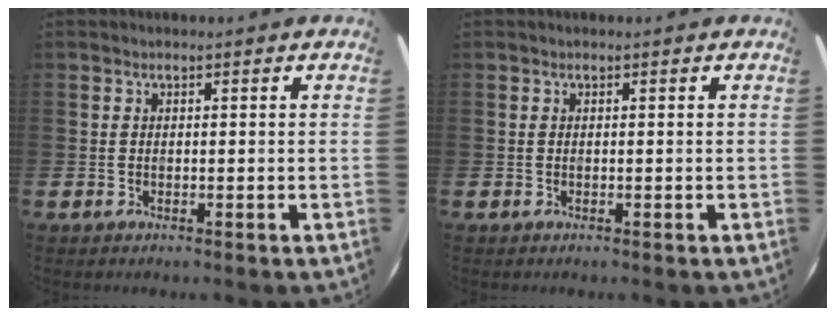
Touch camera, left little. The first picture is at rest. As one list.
[{"total": 0.0}]